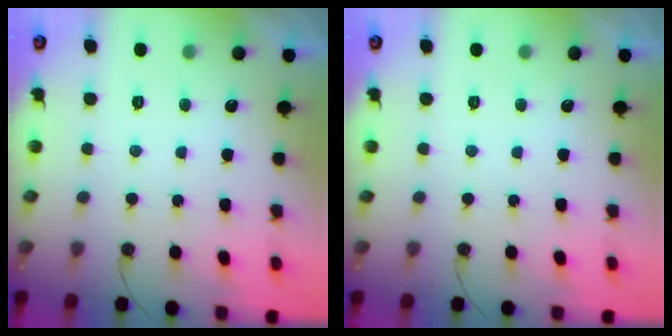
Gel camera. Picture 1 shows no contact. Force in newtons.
{"total": 0.0}